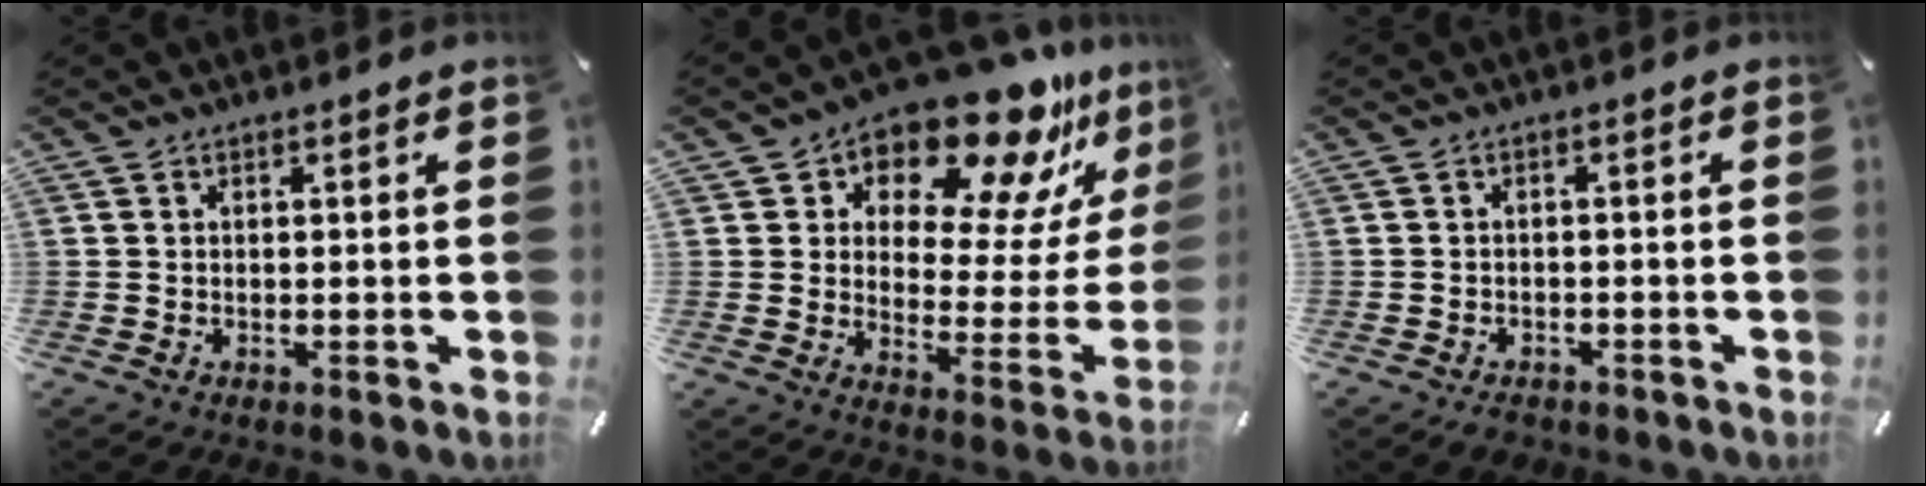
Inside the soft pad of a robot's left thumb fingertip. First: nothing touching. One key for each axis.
{"total": 17.9, "fx": 14.6, "fy": 6.6, "fz": 8.0, "tx": -0.127, "ty": -0.125, "tz": 0.244}
{"total": 2.1, "fx": -1.6, "fy": 1.1, "fz": 0.6, "tx": -0.010, "ty": 0.010, "tz": -0.034}